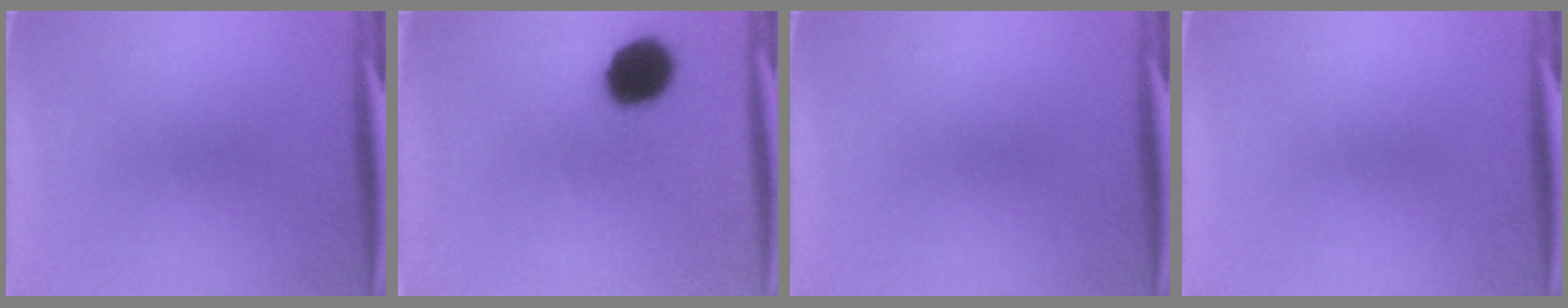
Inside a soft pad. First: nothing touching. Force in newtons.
{"total": 11.8}
{"total": 0.0}
{"total": 0.0}